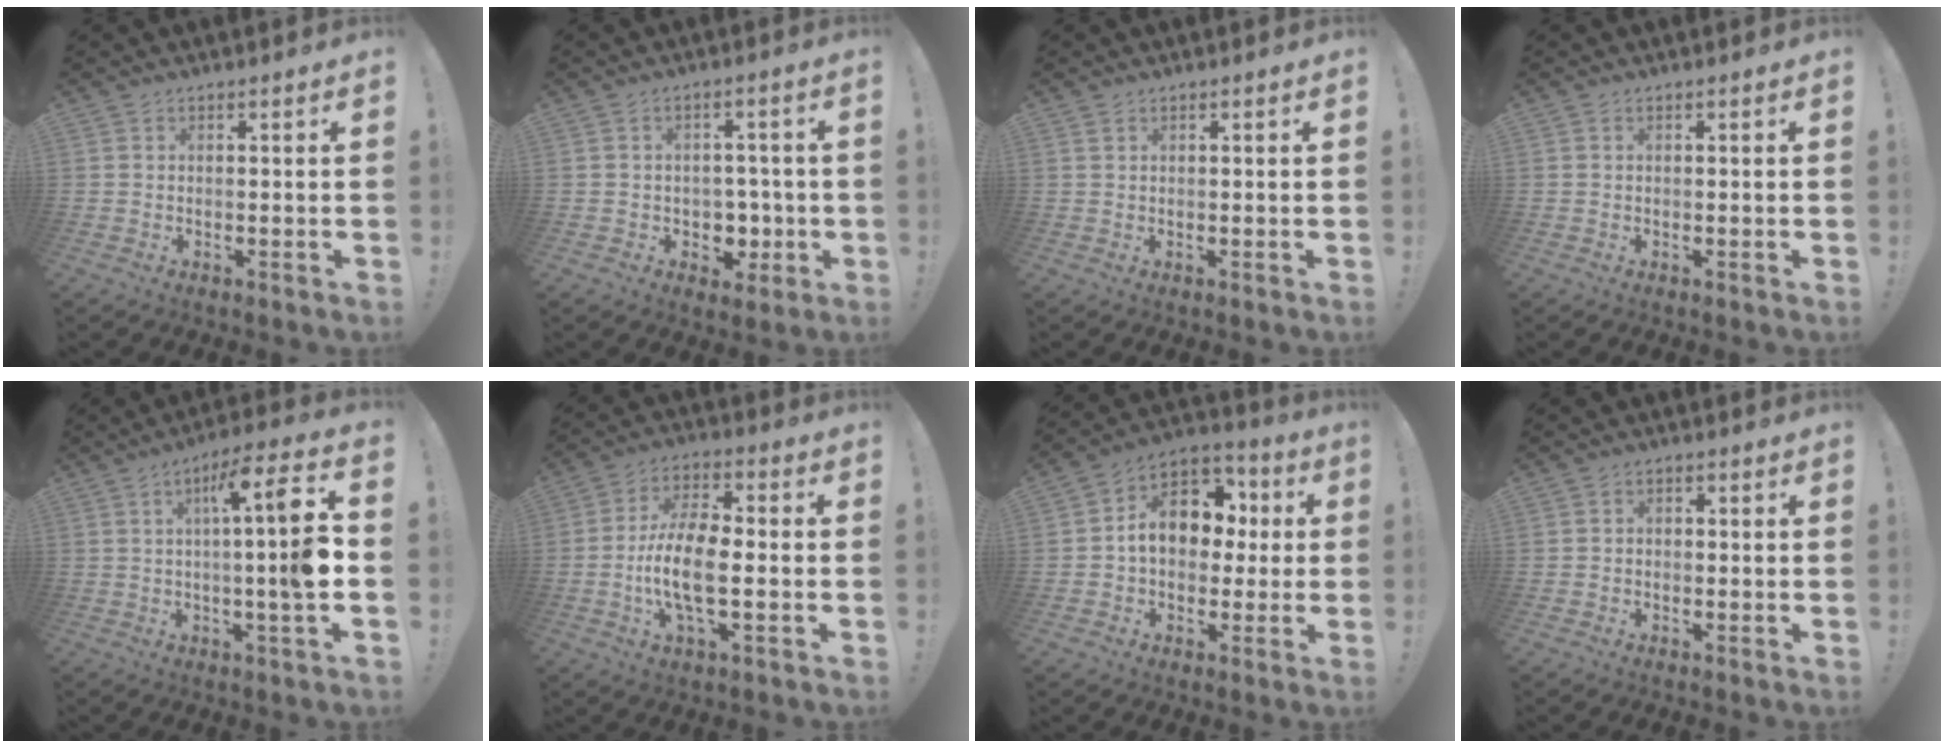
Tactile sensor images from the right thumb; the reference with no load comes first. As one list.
[{"total": 7.9, "force": [-1.2, 7.3, 2.8], "torque": [-0.034, 0.010, -0.009]}, {"total": 0.9, "force": [0.7, 0.2, 0.6], "torque": [-0.012, -0.001, 0.013]}, {"total": 0.0}, {"total": 14.5, "force": [-0.3, 0.8, 14.5], "torque": [-0.215, 0.004, -0.021]}, {"total": 14.0, "force": [-2.9, 6.3, 12.1], "torque": [-0.245, 0.007, -0.055]}, {"total": 14.5, "force": [1.8, 11.1, 9.1], "torque": [-0.132, 0.013, 0.043]}, {"total": 2.1, "force": [-1.5, 1.3, 0.8], "torque": [-0.017, 0.013, -0.026]}]